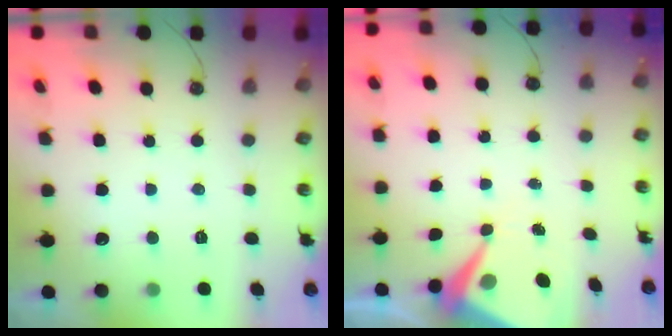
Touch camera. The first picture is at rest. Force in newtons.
{"total": 7.0, "press": 7.0, "slide": 0.3}